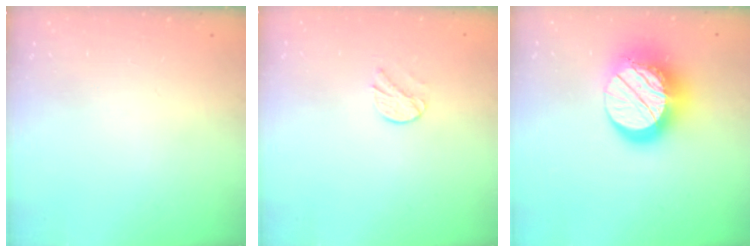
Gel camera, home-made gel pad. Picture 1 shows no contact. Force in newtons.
{"total": 5.3, "press": 5.3, "slide": 0.6}
{"total": 18.4, "press": 18.3, "slide": 1.5}